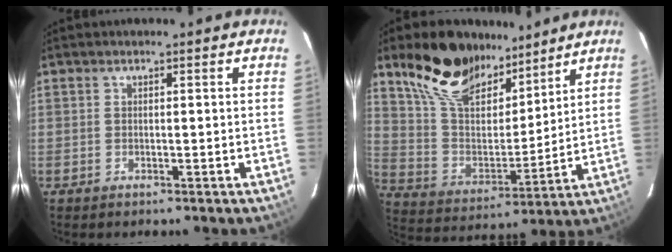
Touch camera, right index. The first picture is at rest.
{"total": 19.2, "force": [13.3, 9.6, 10.0], "torque": [-0.219, 0.036, 0.252]}